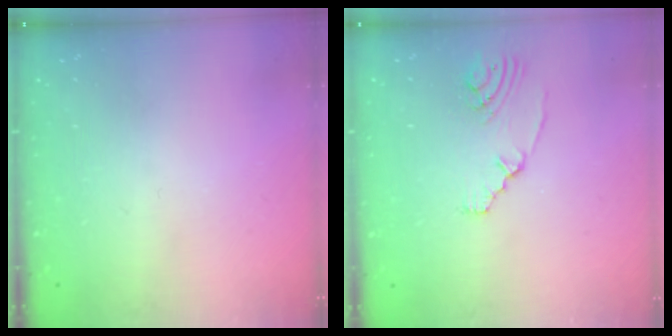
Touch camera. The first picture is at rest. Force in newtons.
{"total": 2.2, "press": 2.1, "slide": 0.6}